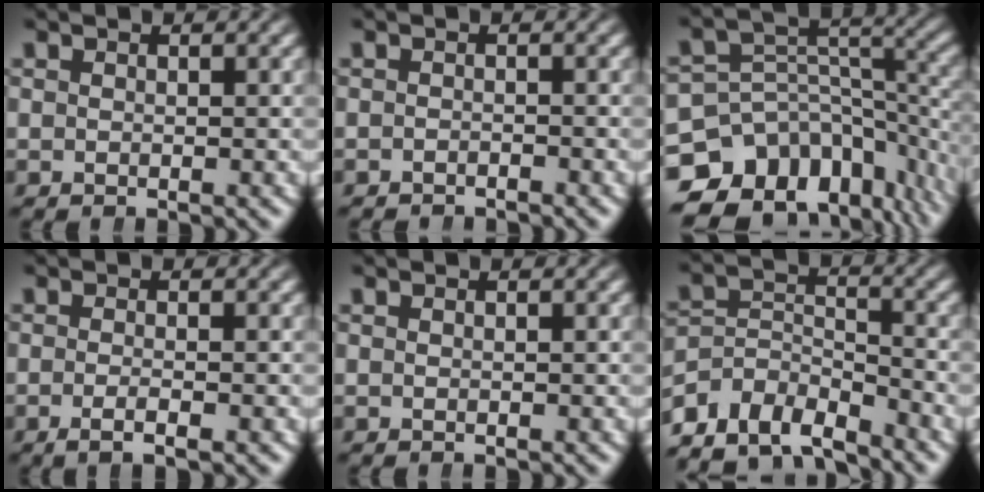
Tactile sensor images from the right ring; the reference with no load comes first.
{"total": 1.1, "force": [-1.0, -0.3, -0.4], "torque": [0.010, -0.005, -0.015]}
{"total": 14.7, "force": [-5.3, 10.9, 8.3], "torque": [-0.130, -0.045, -0.078]}
{"total": 1.9, "force": [-1.0, -0.1, 1.5], "torque": [-0.028, -0.001, -0.018]}
{"total": 0.0}
{"total": 9.4, "force": [-5.8, 6.2, 4.0], "torque": [-0.086, -0.053, -0.087]}